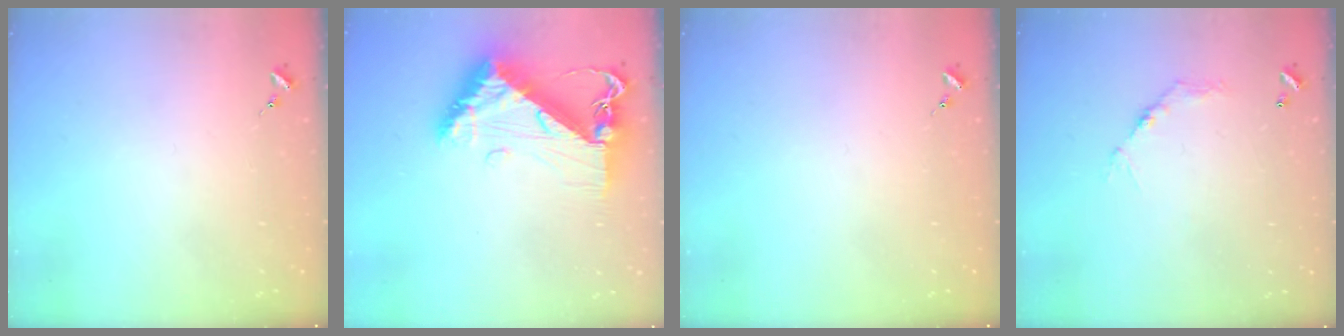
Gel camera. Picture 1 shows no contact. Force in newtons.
{"total": 13.5, "press": 13.5, "slide": 1.4}
{"total": 0.0}
{"total": 5.7, "press": 5.7, "slide": 0.4}